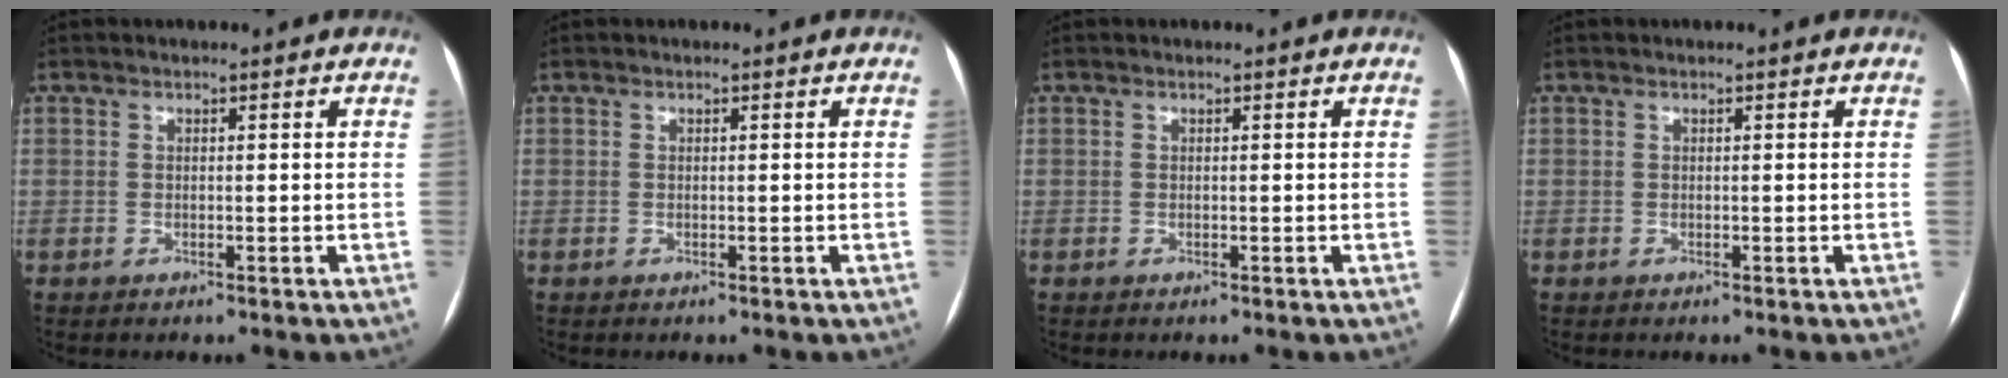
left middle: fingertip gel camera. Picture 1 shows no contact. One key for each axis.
{"total": 0.0}
{"total": 0.0}
{"total": 0.0}